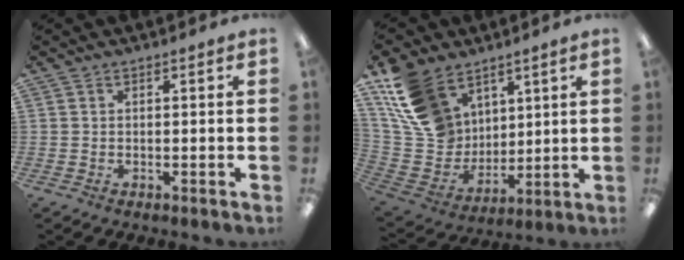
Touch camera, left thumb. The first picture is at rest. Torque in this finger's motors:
{"motor_torque": [0.34, 0.46, 1.28, -1.49, 0.12]}